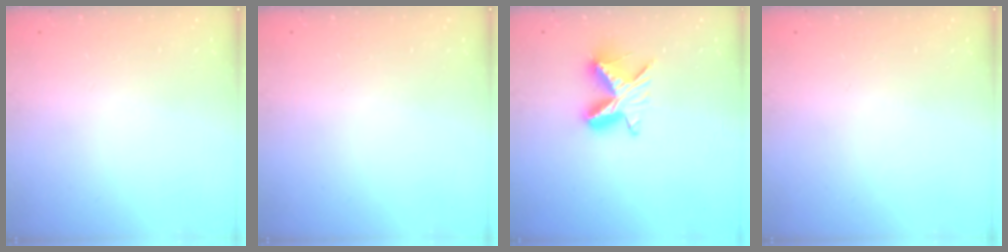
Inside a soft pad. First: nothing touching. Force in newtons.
{"total": 0.0}
{"total": 9.2, "press": 9.2, "slide": 0.6}
{"total": 0.0}